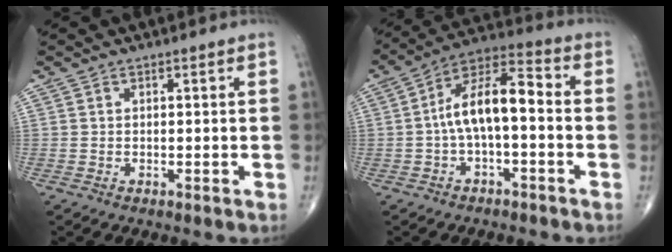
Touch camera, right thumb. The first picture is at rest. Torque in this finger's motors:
{"motor_torque": [0.39, 0.40, 0.41, -0.35, 0.14]}